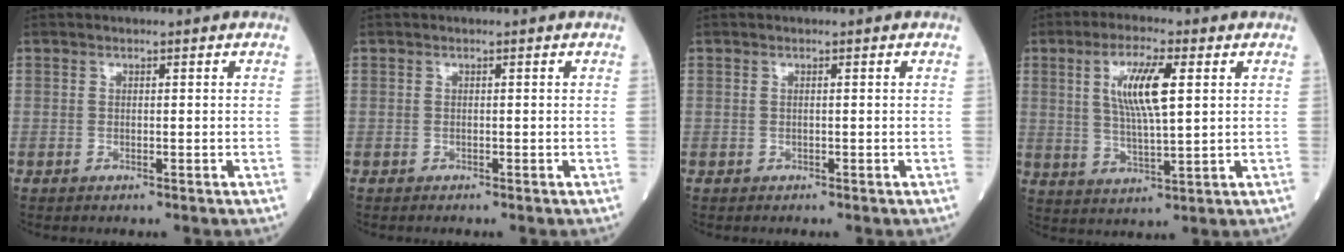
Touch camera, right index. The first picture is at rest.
{"total": 0.0}
{"total": 0.0}
{"total": 9.2, "force": [2.7, 1.5, 8.6], "torque": [-0.163, 0.001, 0.051]}